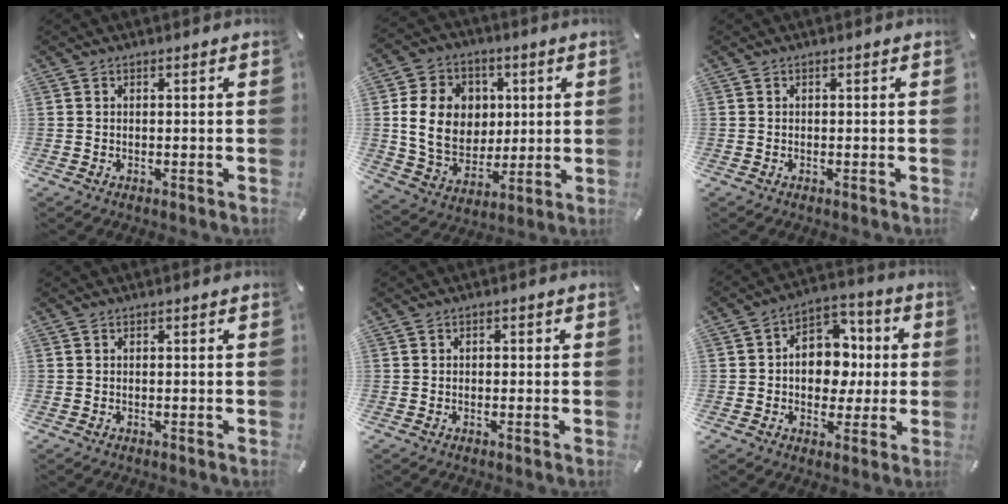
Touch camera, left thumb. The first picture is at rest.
{"total": 14.7, "force": [1.9, 12.6, 7.3], "torque": [-0.149, 0.008, 0.040]}
{"total": 0.0}
{"total": 0.0}
{"total": 0.9, "force": [-0.3, 0.7, 0.4], "torque": [-0.007, 0.004, -0.007]}
{"total": 10.6, "force": [-0.7, 8.8, 5.8], "torque": [-0.083, 0.007, -0.012]}